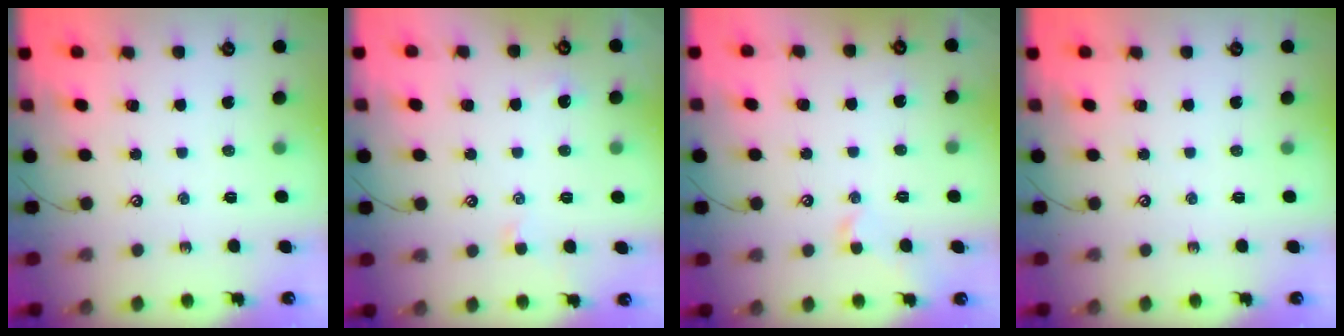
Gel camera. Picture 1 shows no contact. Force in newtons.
{"total": 1.0, "press": 0.9, "slide": 0.4}
{"total": 1.4, "press": 1.2, "slide": 0.7}
{"total": 0.0}